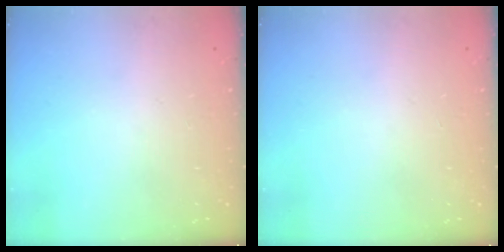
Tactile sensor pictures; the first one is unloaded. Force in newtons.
{"total": 0.0}